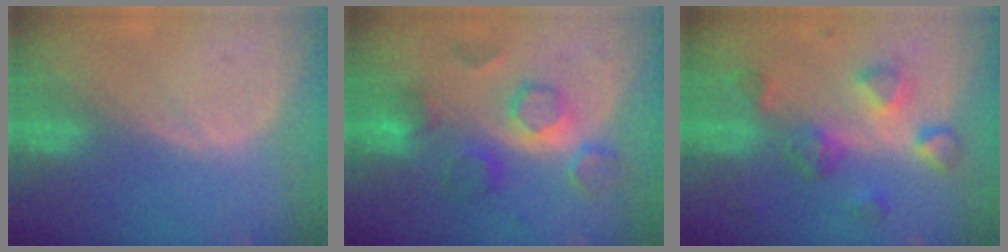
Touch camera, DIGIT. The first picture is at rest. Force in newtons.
{"total": 8.2, "press": 7.8, "slide": 2.5}
{"total": 8.0, "press": 7.3, "slide": 3.1}